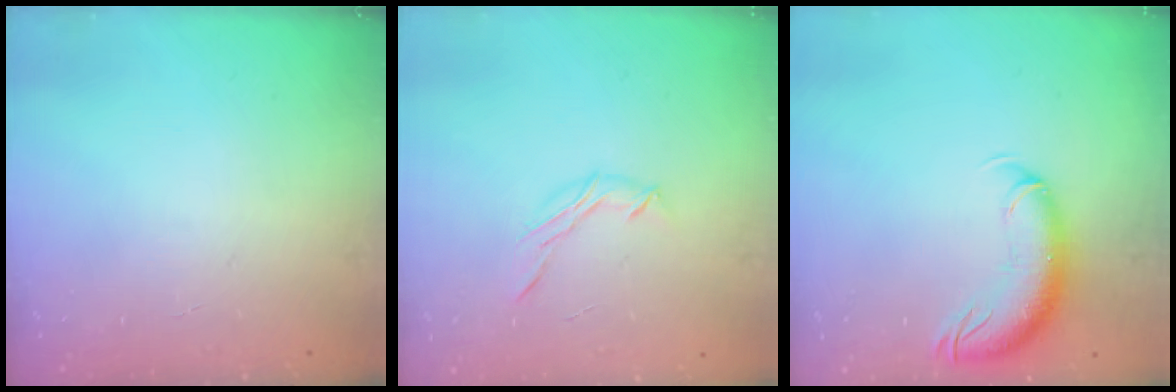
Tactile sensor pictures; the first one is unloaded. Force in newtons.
{"total": 5.7, "press": 5.6, "slide": 1.1}
{"total": 12.1, "press": 11.8, "slide": 2.7}